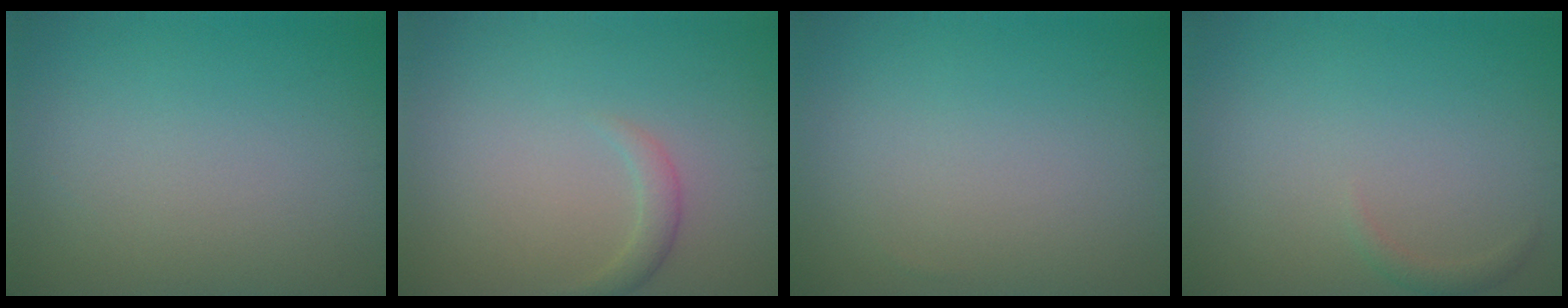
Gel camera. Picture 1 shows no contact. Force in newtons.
{"total": 1.2, "press": 1.2, "slide": 0.0}
{"total": 0.0}
{"total": 0.8, "press": 0.8, "slide": 0.0}